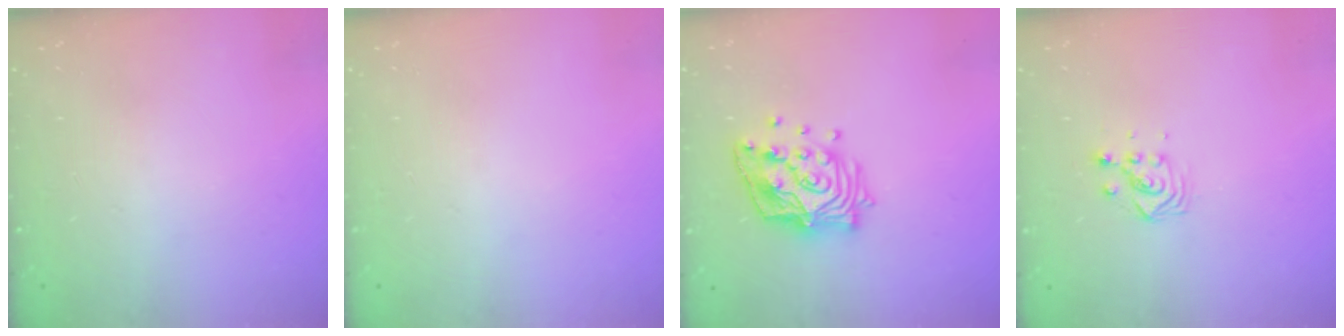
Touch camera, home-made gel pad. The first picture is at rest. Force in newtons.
{"total": 0.0}
{"total": 15.5, "press": 15.5, "slide": 1.2}
{"total": 3.3, "press": 3.3, "slide": 0.3}